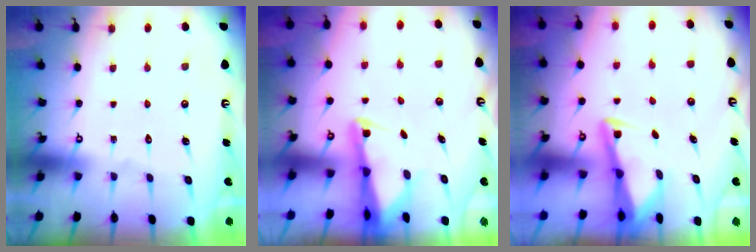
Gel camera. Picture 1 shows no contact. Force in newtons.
{"total": 2.6, "press": 2.6, "slide": 0.5}
{"total": 2.9, "press": 2.9, "slide": 0.4}